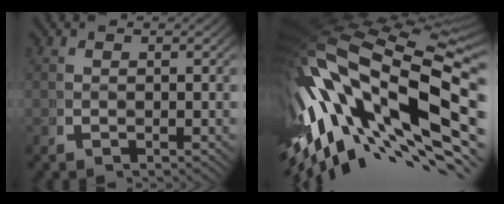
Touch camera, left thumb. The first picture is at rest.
{"total": 23.8, "force": [0.4, 13.6, 19.6], "torque": [-0.380, -0.041, 0.039]}